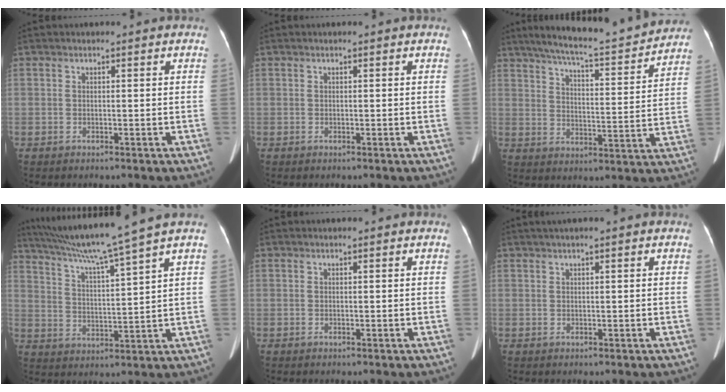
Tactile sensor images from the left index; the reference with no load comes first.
{"total": 0.0}
{"total": 18.0, "force": [16.1, 1.3, 7.9], "torque": [-0.124, -0.004, 0.223]}
{"total": 12.4, "force": [10.2, -3.0, 6.5], "torque": [-0.112, -0.008, 0.172]}
{"total": 0.0}
{"total": 1.7, "force": [1.0, -0.1, 1.4], "torque": [-0.031, 0.014, 0.021]}